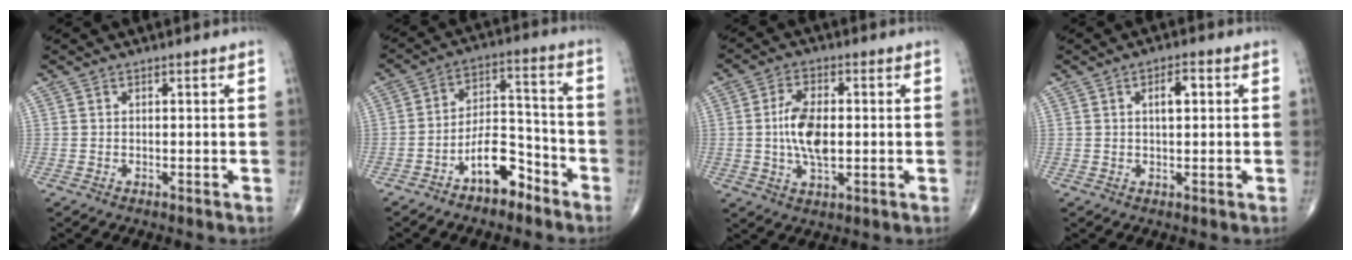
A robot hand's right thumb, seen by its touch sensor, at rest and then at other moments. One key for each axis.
{"total": 9.8, "fx": -6.1, "fy": 4.6, "fz": 6.1, "tx": -0.088, "ty": 0.061, "tz": -0.108}
{"total": 9.0, "fx": -0.1, "fy": 4.5, "fz": 7.8, "tx": -0.152, "ty": 0.000, "tz": -0.002}
{"total": 3.8, "fx": 0.9, "fy": 1.6, "fz": 3.3, "tx": -0.048, "ty": 0.006, "tz": 0.014}